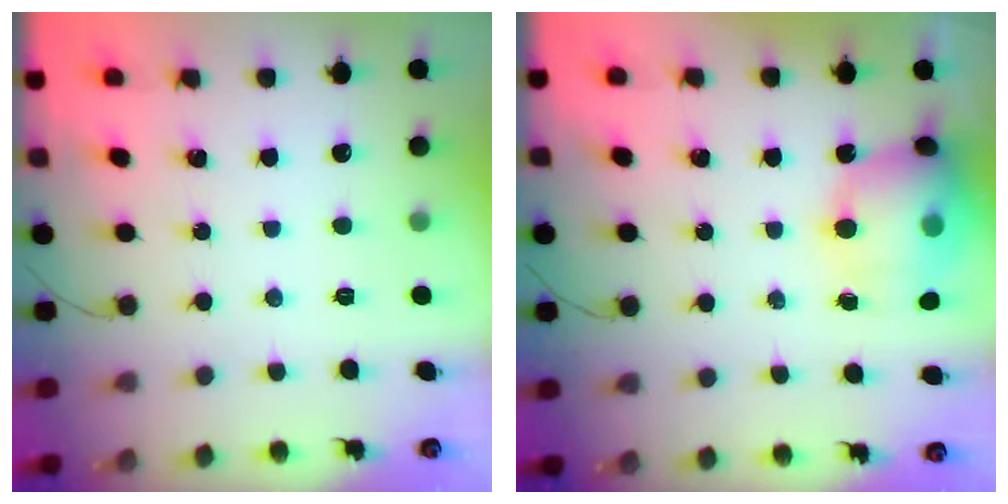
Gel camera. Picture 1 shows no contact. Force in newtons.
{"total": 16.4, "press": 16.0, "slide": 3.5}